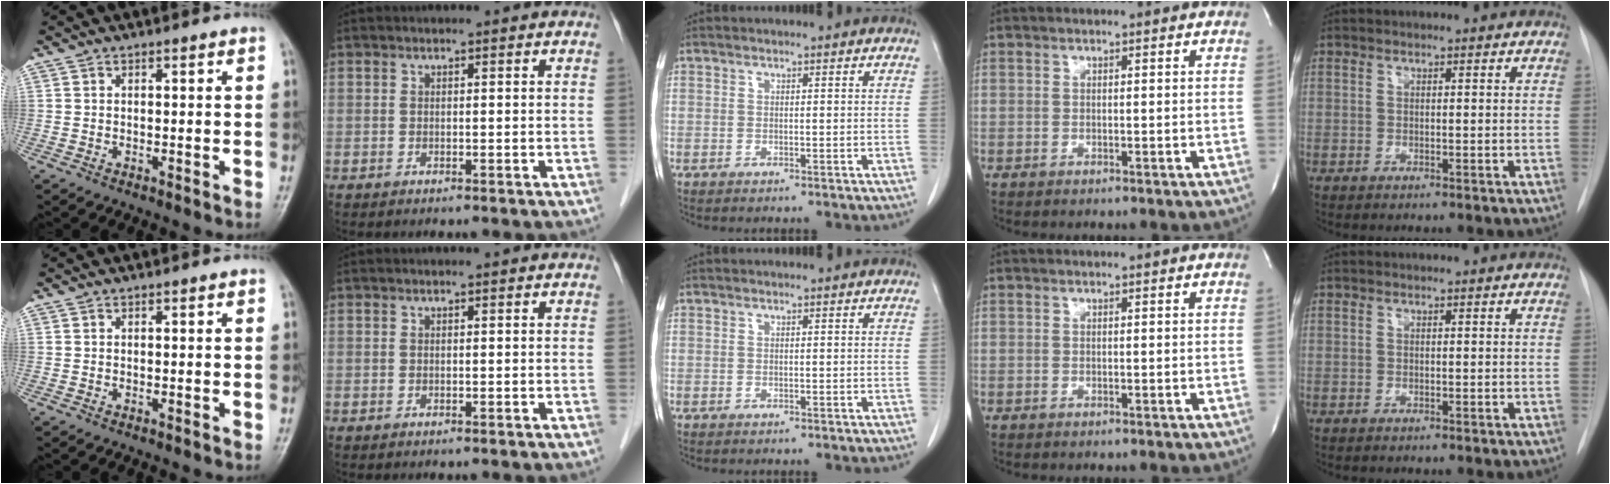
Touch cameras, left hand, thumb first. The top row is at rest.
{}